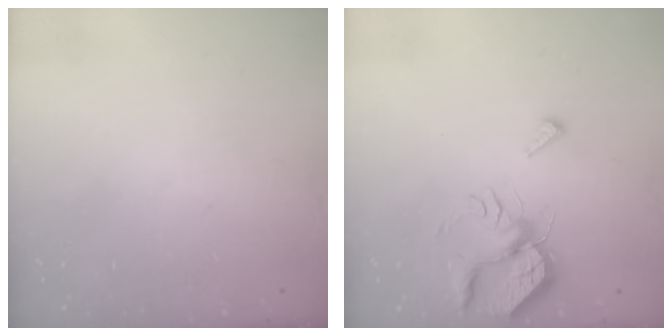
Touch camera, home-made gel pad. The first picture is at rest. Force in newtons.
{"total": 7.2, "press": 7.2, "slide": 0.2}